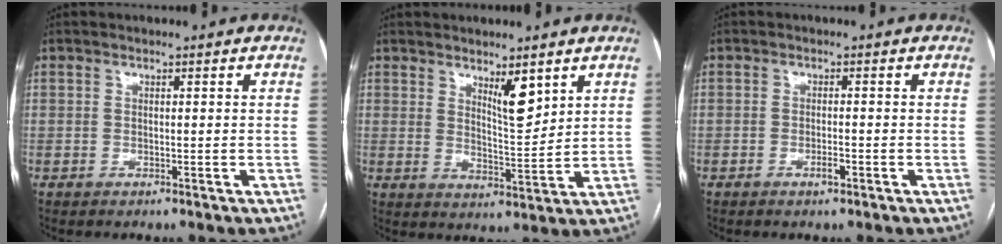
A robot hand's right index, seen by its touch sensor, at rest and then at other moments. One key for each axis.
{"total": 5.5, "fx": 3.4, "fy": 1.2, "fz": 4.1, "tx": -0.079, "ty": -0.013, "tz": 0.061}
{"total": 1.3, "fx": -0.7, "fy": 0.3, "fz": 1.1, "tx": -0.017, "ty": 0.001, "tz": -0.009}